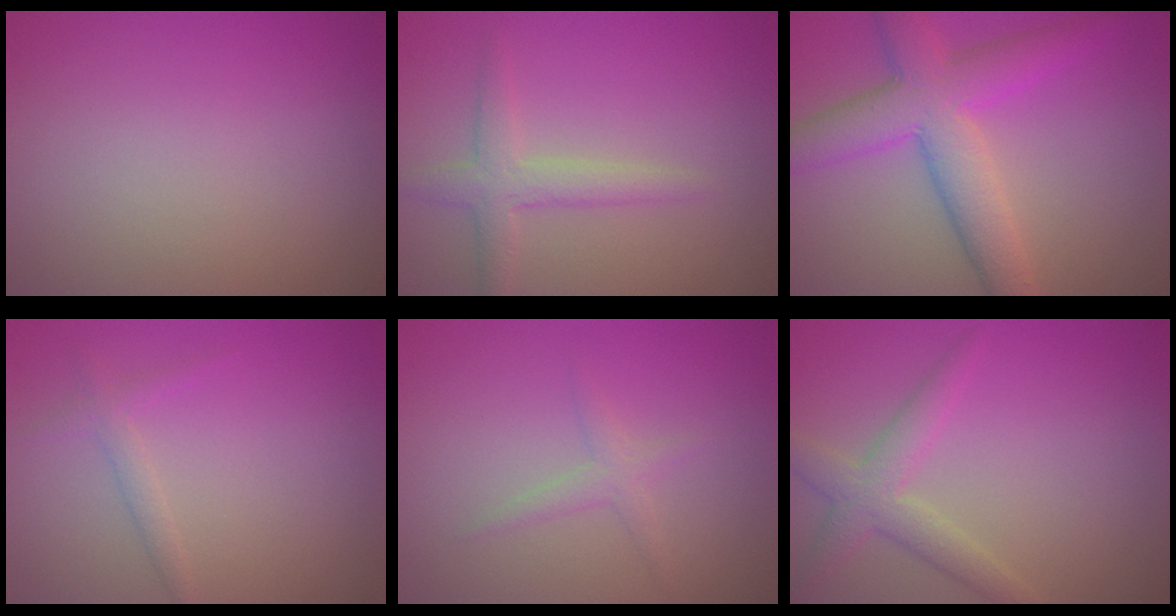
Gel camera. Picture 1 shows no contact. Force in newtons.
{"total": 2.7, "press": 2.7, "slide": 0.0}
{"total": 6.9, "press": 6.9, "slide": 0.1}
{"total": 1.3, "press": 1.3, "slide": 0.1}
{"total": 1.3, "press": 1.3, "slide": 0.0}
{"total": 3.1, "press": 3.0, "slide": 0.2}